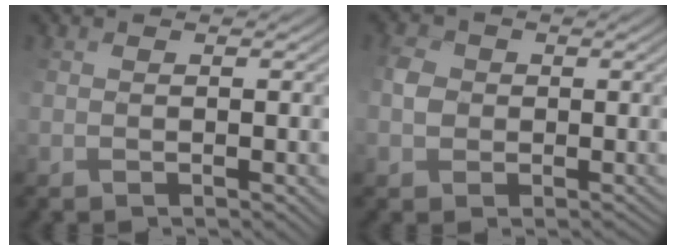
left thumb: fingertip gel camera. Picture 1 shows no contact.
{"total": 3.2, "force": [-0.4, 3.1, 0.6], "torque": [-0.024, 0.006, -0.013]}